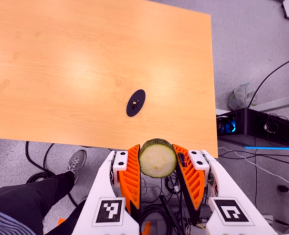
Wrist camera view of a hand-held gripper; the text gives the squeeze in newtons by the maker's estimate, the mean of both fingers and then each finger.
{"total": 11.4, "left": 10.8, "right": 12.1}